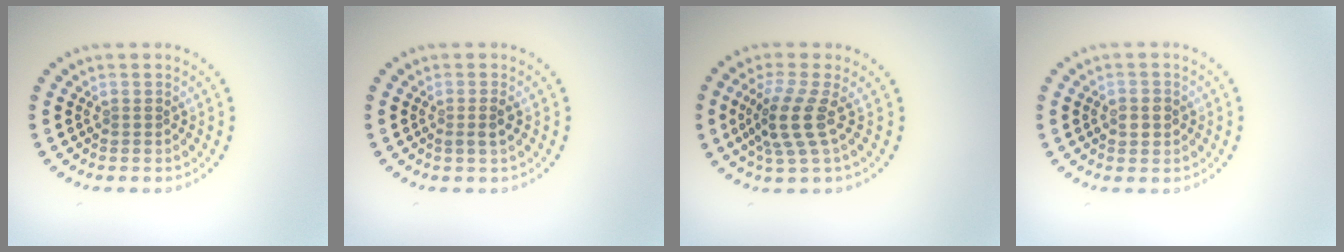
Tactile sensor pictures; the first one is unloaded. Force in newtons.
{"total": 1.3, "press": 1.1, "slide": 0.6}
{"total": 3.7, "press": 2.8, "slide": 2.5}
{"total": 1.9, "press": 1.8, "slide": 0.4}